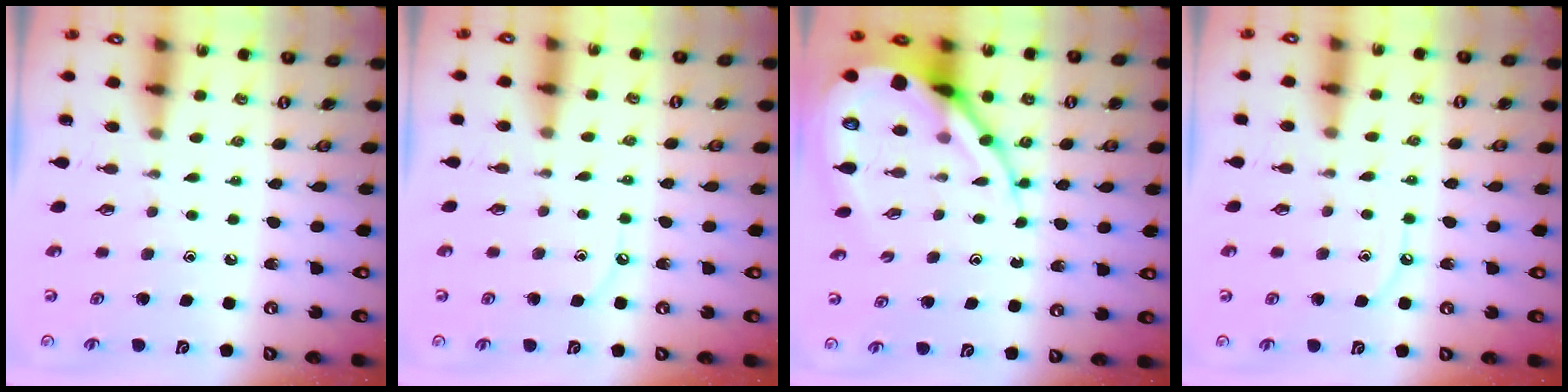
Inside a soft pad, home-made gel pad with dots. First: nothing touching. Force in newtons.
{"total": 4.0, "press": 3.9, "slide": 0.5}
{"total": 12.3, "press": 12.2, "slide": 1.4}
{"total": 6.5, "press": 6.5, "slide": 0.8}